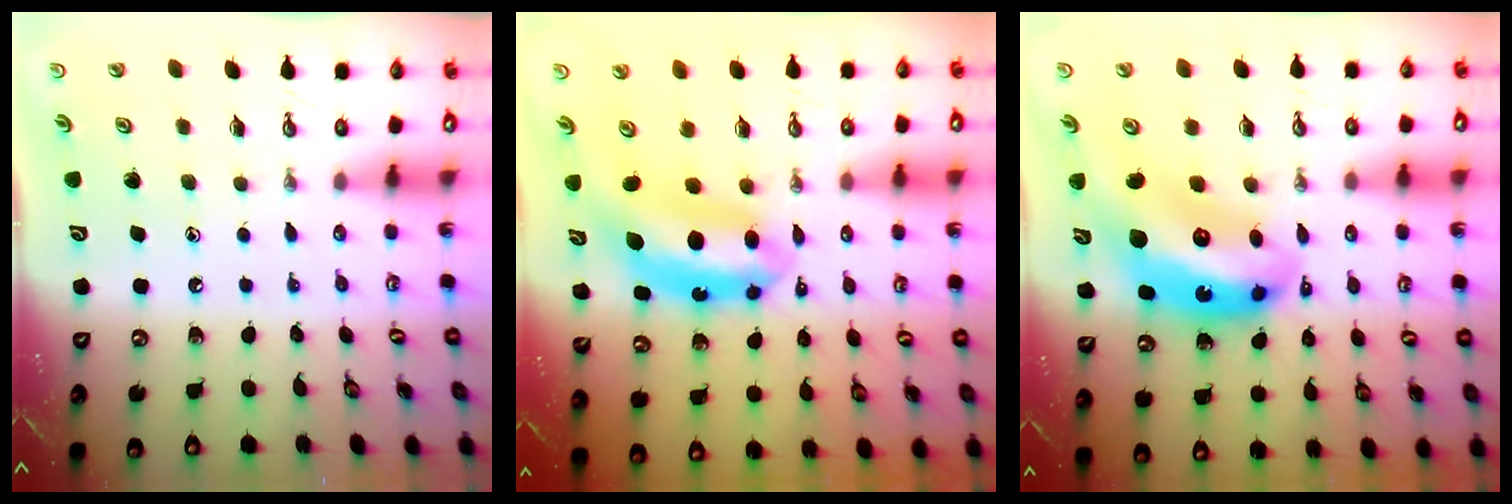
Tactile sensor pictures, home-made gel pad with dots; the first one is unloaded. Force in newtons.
{"total": 6.8, "press": 6.8, "slide": 0.6}
{"total": 14.0, "press": 14.0, "slide": 1.5}